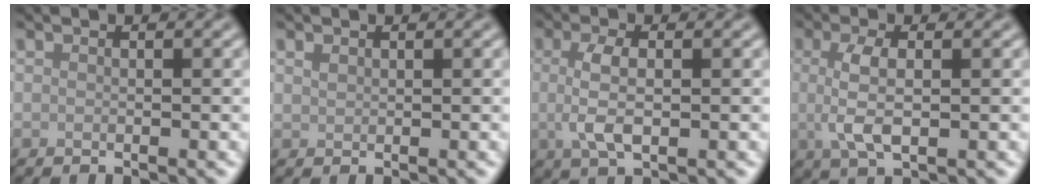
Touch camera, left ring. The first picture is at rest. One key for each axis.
{"total": 0.7, "fx": 0.4, "fy": 0.4, "fz": 0.3, "tx": -0.008, "ty": 0.001, "tz": 0.012}
{"total": 3.5, "fx": 0.0, "fy": 1.4, "fz": 3.2, "tx": -0.070, "ty": -0.002, "tz": 0.000}
{"total": 3.6, "fx": 0.1, "fy": 1.3, "fz": 3.4, "tx": -0.072, "ty": -0.002, "tz": 0.002}